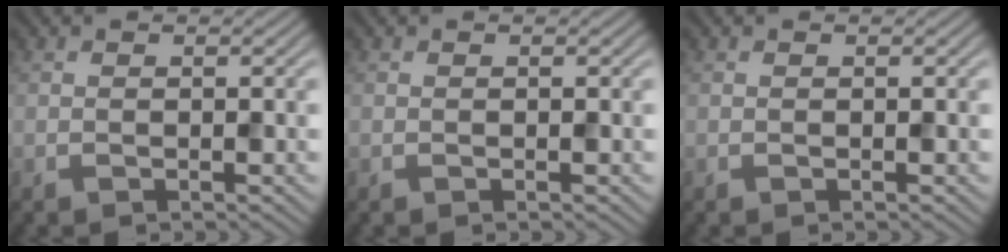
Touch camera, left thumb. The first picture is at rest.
{"total": 0.0}
{"total": 0.0}